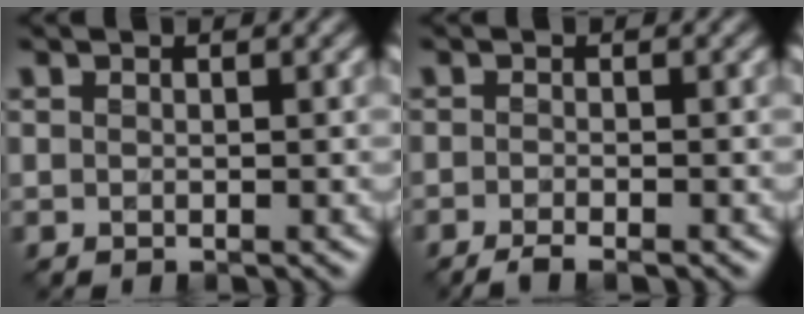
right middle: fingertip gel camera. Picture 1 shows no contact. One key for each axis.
{"total": 2.5, "fx": -1.7, "fy": 0.5, "fz": 1.7, "tx": -0.025, "ty": -0.002, "tz": -0.036}